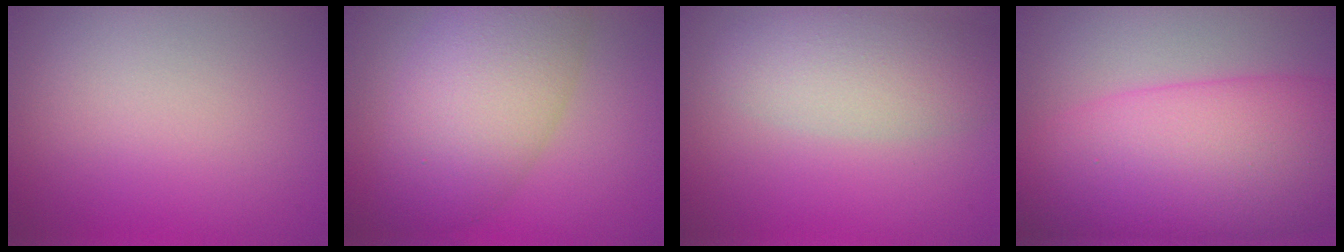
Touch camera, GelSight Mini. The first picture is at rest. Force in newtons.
{"total": 8.2, "press": 8.2, "slide": 0.2}
{"total": 4.7, "press": 4.7, "slide": 0.2}
{"total": 12.3, "press": 12.3, "slide": 0.1}